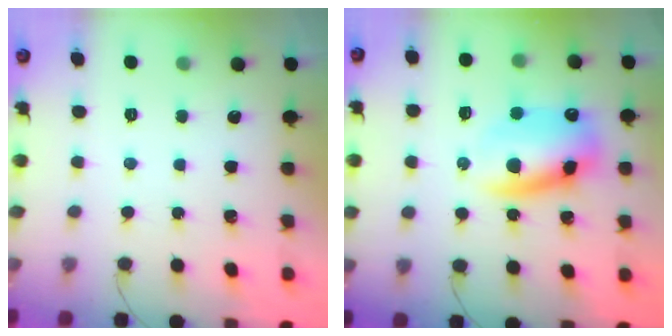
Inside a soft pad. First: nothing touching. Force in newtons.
{"total": 12.9, "press": 12.6, "slide": 3.1}